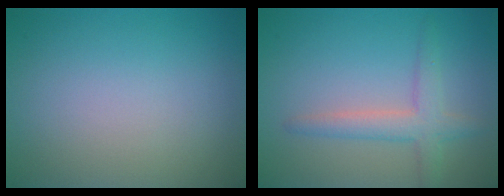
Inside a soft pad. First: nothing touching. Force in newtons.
{"total": 3.0, "press": 3.0, "slide": 0.1}